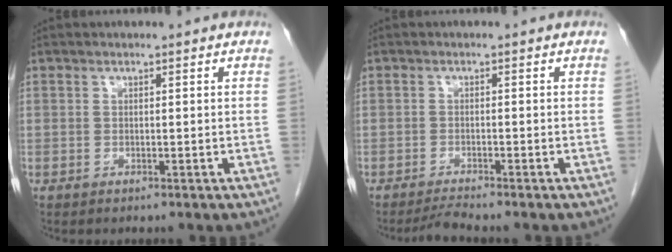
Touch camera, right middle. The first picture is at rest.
{"total": 2.1, "force": [-1.9, -0.7, 0.3], "torque": [-0.014, -0.013, -0.037]}